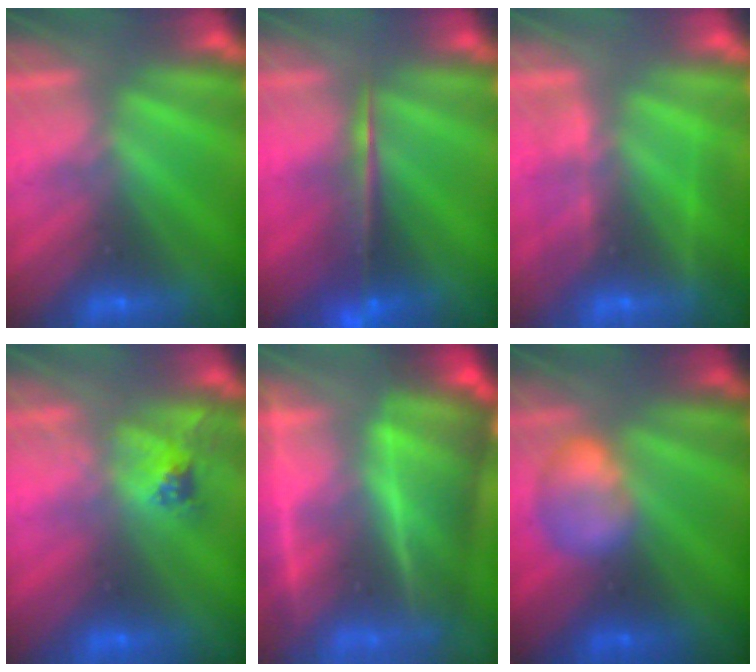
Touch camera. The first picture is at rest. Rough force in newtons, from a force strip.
{"total": 5.5}
{"total": 3.5}
{"total": 2.5}
{"total": 7.0}
{"total": 2.6}